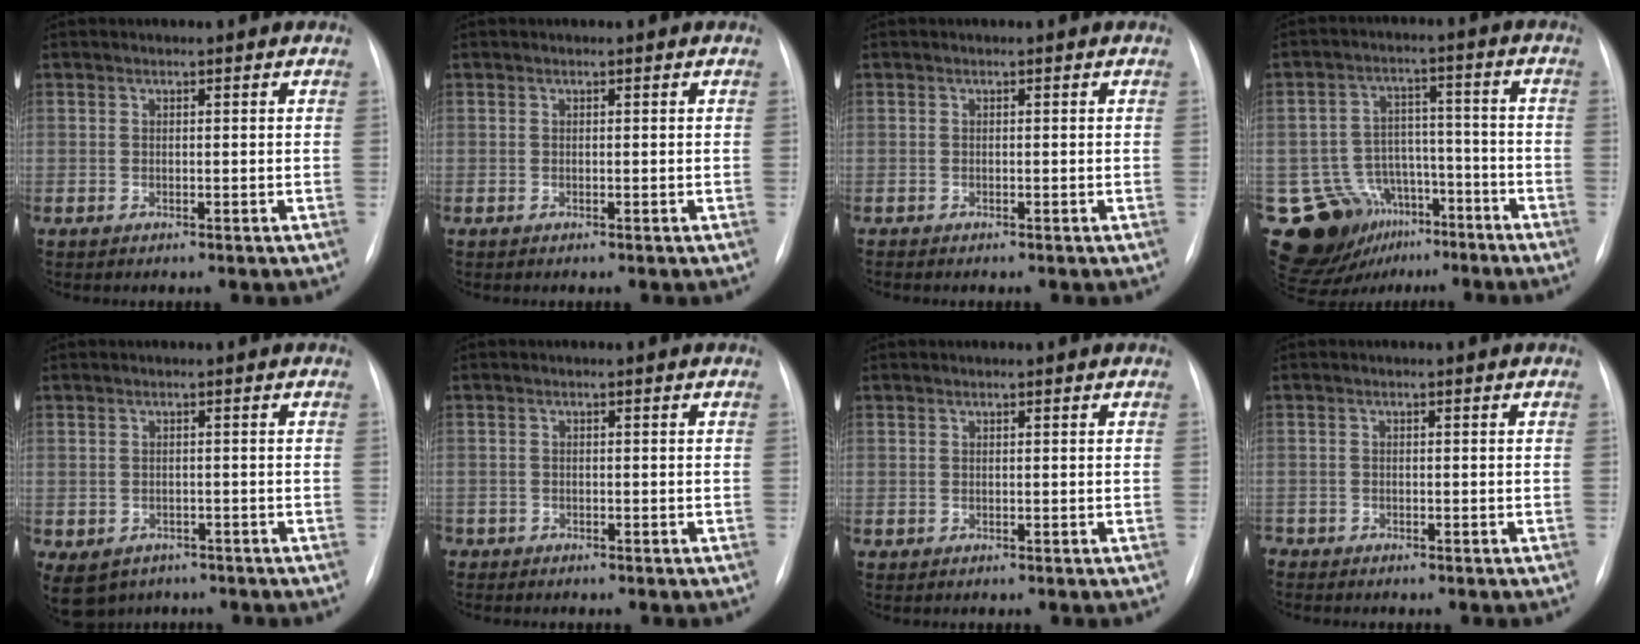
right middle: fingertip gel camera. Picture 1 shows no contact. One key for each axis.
{"total": 0.0}
{"total": 0.0}
{"total": 14.3, "fx": -8.5, "fy": 10.3, "fz": 5.2, "tx": -0.089, "ty": 0.049, "tz": -0.124}
{"total": 8.2, "fx": -5.1, "fy": 6.0, "fz": 2.4, "tx": -0.065, "ty": -0.003, "tz": -0.062}
{"total": 2.2, "fx": -1.8, "fy": 1.1, "fz": 0.3, "tx": -0.009, "ty": 0.001, "tz": -0.027}
{"total": 0.0}
{"total": 2.5, "fx": -2.3, "fy": 1.0, "fz": 0.4, "tx": -0.008, "ty": -0.001, "tz": -0.035}